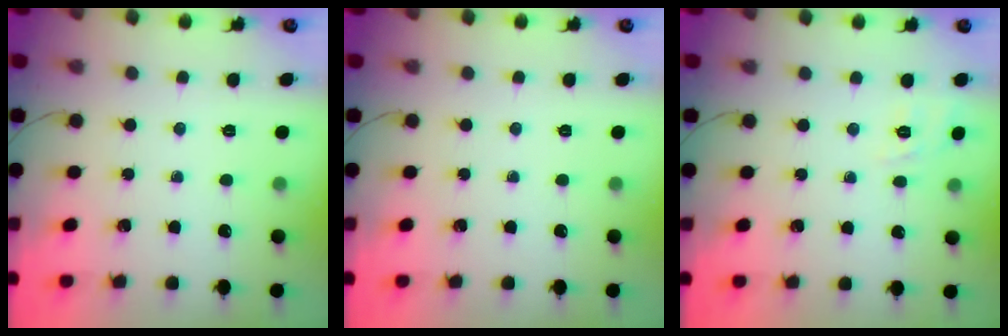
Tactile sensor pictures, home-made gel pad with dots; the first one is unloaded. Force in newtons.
{"total": 0.0}
{"total": 1.9, "press": 0.5, "slide": 1.8}